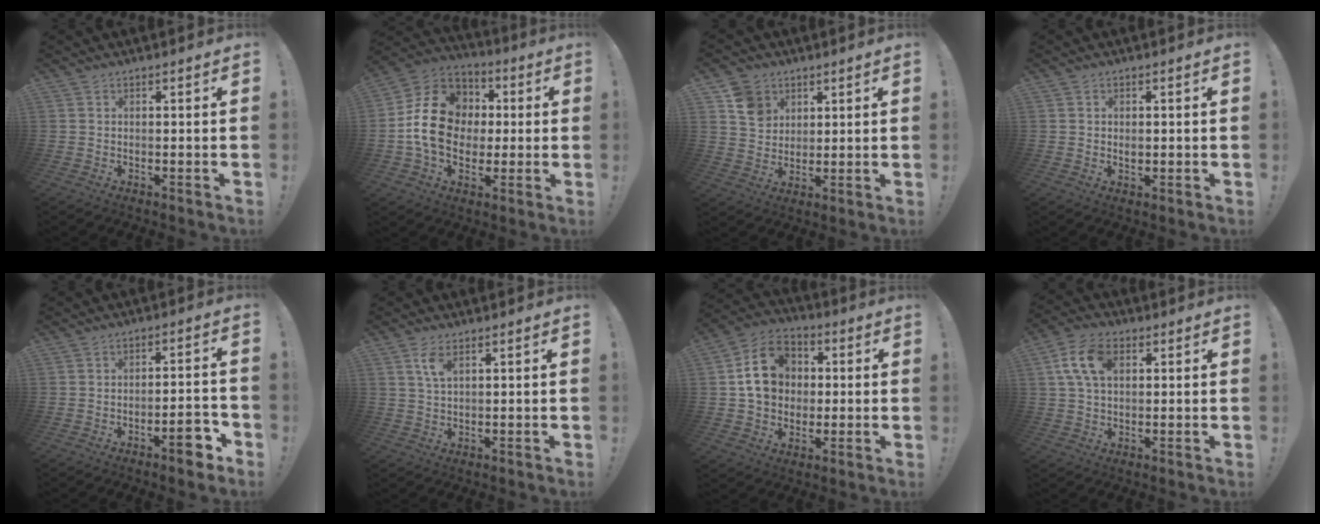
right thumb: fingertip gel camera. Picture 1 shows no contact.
{"total": 18.0, "force": [0.2, 14.8, 10.3], "torque": [-0.152, 0.027, 0.016]}
{"total": 9.1, "force": [4.6, 7.3, 2.8], "torque": [-0.032, -0.021, 0.094]}
{"total": 1.5, "force": [-0.1, 1.3, 0.9], "torque": [-0.007, 0.002, -0.004]}
{"total": 7.4, "force": [-4.5, 2.4, 5.4], "torque": [-0.064, 0.024, -0.074]}
{"total": 4.3, "force": [1.9, 1.9, 3.4], "torque": [-0.060, -0.003, 0.033]}
{"total": 16.3, "force": [2.5, 13.6, 8.7], "torque": [-0.141, 0.008, 0.053]}
{"total": 11.2, "force": [3.1, 7.1, 8.1], "torque": [-0.151, 0.009, 0.059]}